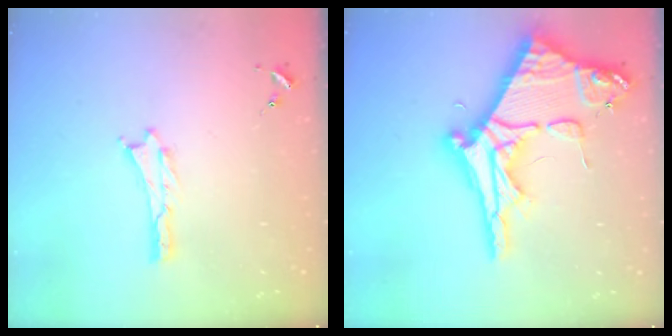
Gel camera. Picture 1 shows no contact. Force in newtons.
{"total": 11.6, "press": 11.6, "slide": 1.3}